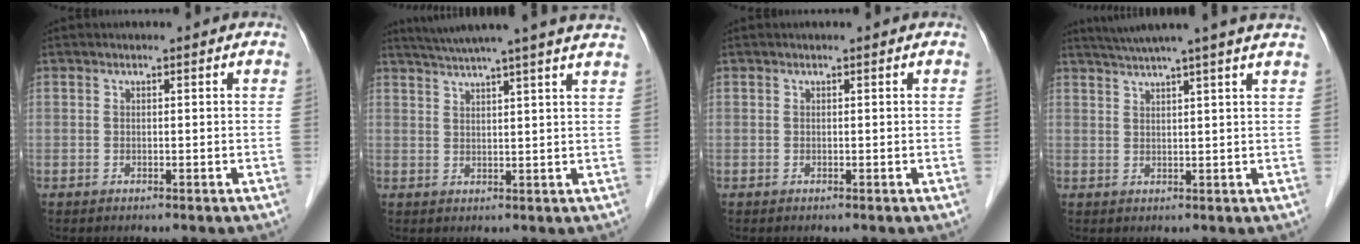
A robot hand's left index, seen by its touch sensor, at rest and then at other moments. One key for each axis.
{"total": 14.8, "fx": 12.9, "fy": -1.5, "fz": 7.0, "tx": -0.121, "ty": 0.006, "tz": 0.165}
{"total": 0.0}
{"total": 10.6, "fx": 9.1, "fy": -1.8, "fz": 5.2, "tx": -0.084, "ty": 0.015, "tz": 0.113}